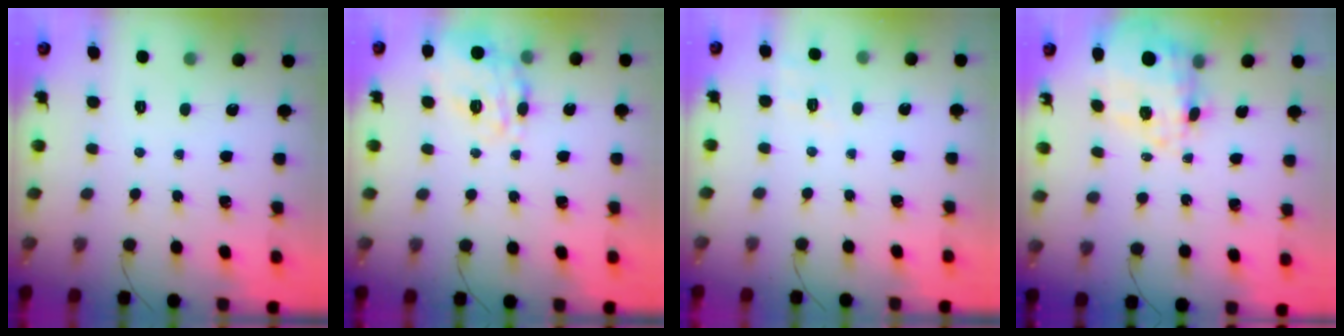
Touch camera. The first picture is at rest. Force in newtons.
{"total": 18.9, "press": 18.8, "slide": 2.2}
{"total": 7.2, "press": 6.9, "slide": 1.8}
{"total": 8.2, "press": 7.6, "slide": 3.0}